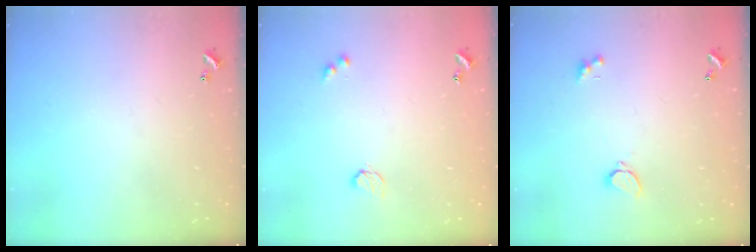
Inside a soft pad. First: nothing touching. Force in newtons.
{"total": 2.9, "press": 2.9, "slide": 0.5}
{"total": 1.0, "press": 0.8, "slide": 0.6}